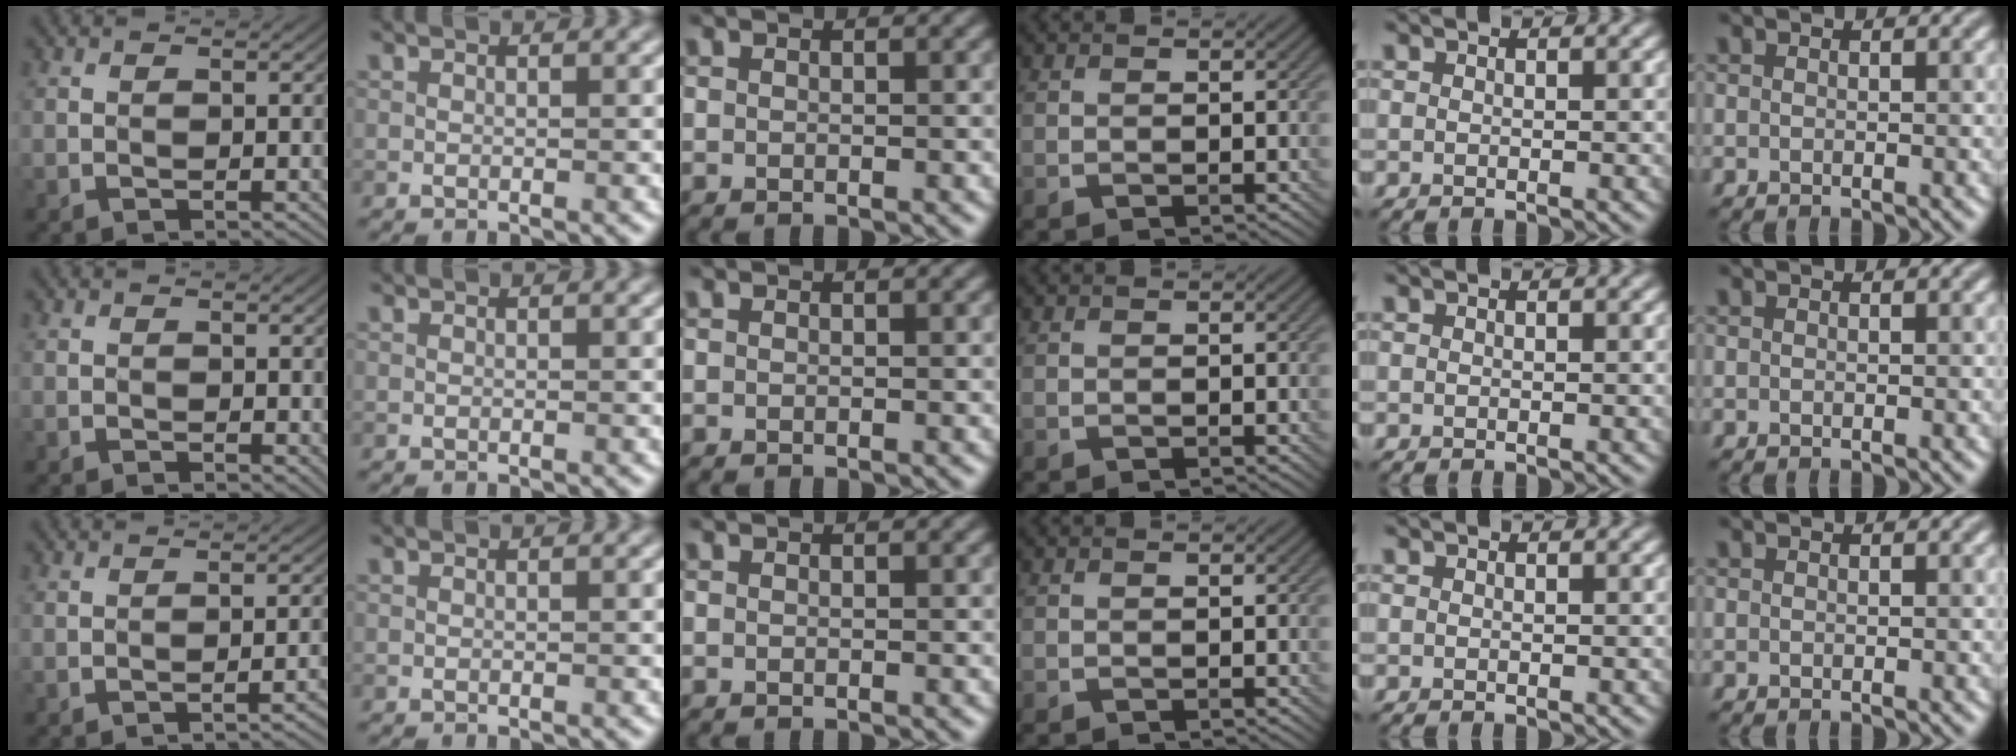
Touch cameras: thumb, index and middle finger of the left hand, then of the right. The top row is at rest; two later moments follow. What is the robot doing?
{"motion": "screw", "object": "bottle cap"}